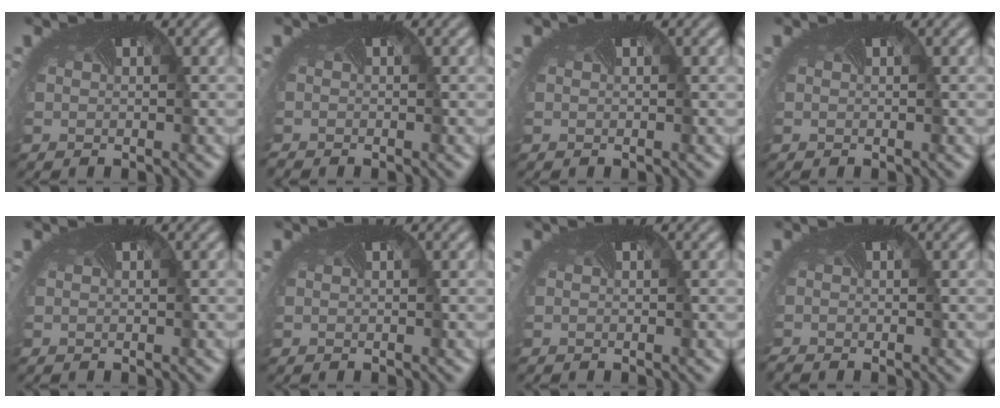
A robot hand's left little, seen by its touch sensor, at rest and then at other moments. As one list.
[{"total": 0.9, "force": [-0.9, -0.3, -0.1], "torque": [-0.006, -0.010, -0.018]}, {"total": 0.0}, {"total": 0.0}, {"total": 0.0}, {"total": 0.0}, {"total": 0.0}, {"total": 1.1, "force": [-1.1, -0.1, 0.2], "torque": [-0.010, -0.012, -0.022]}]